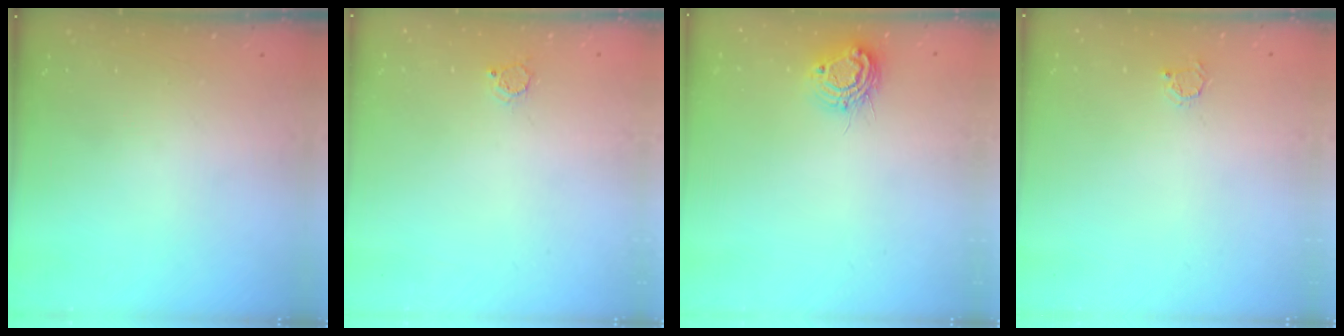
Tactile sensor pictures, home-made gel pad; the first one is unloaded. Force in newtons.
{"total": 3.6, "press": 3.6, "slide": 0.1}
{"total": 9.8, "press": 9.8, "slide": 0.8}
{"total": 2.5, "press": 2.5, "slide": 0.3}